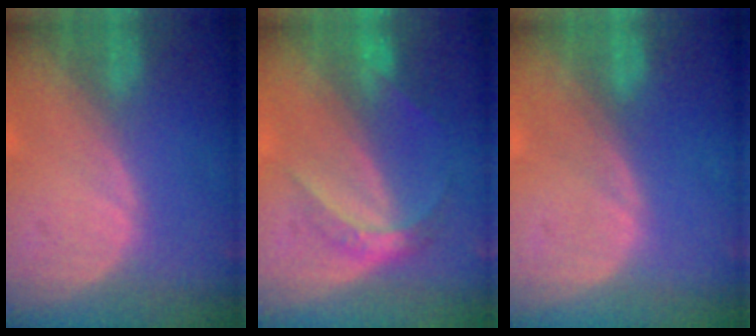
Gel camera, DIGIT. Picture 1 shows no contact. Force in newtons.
{"total": 4.8, "press": 4.3, "slide": 2.2}
{"total": 0.0}